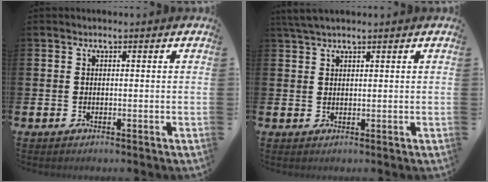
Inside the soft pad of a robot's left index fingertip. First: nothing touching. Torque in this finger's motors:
{"motor_torque": [0.07, -0.03, 0.32, 0.07]}